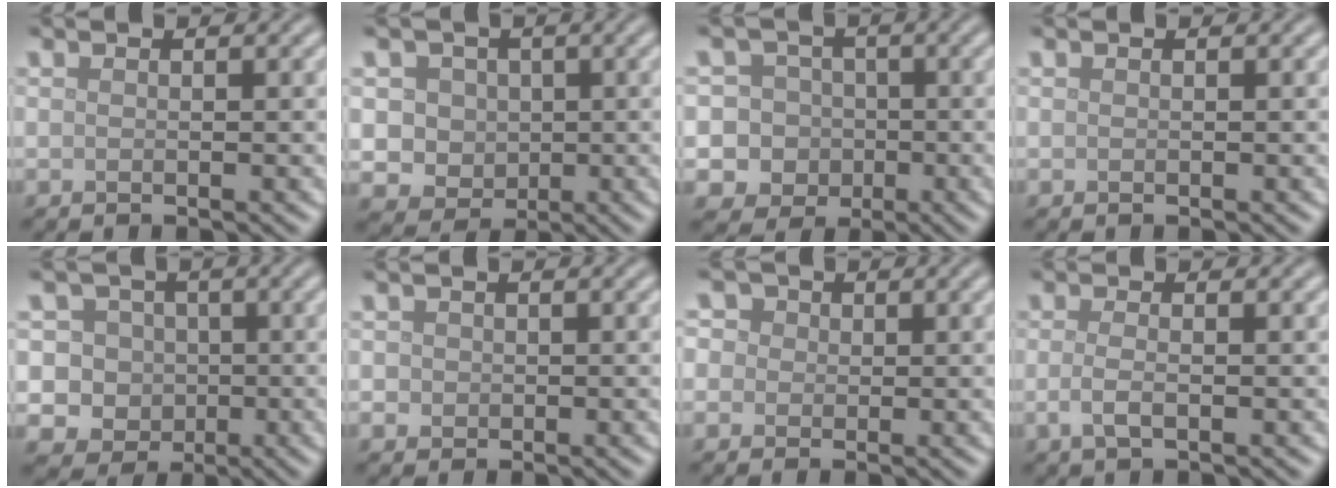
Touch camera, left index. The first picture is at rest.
{"total": 3.8, "force": [0.3, 3.5, 1.4], "torque": [-0.019, 0.005, -0.005]}
{"total": 7.8, "force": [-1.4, 7.4, 2.0], "torque": [-0.022, 0.018, -0.060]}
{"total": 0.0}
{"total": 5.9, "force": [0.1, 5.5, 2.1], "torque": [-0.016, 0.026, -0.029]}
{"total": 1.3, "force": [0.1, 1.3, 0.4], "torque": [0.003, -0.002, -0.001]}
{"total": 4.8, "force": [1.9, 3.9, 2.0], "torque": [-0.027, 0.033, 0.001]}
{"total": 2.0, "force": [-0.4, 0.7, 1.8], "torque": [-0.040, -0.005, -0.014]}